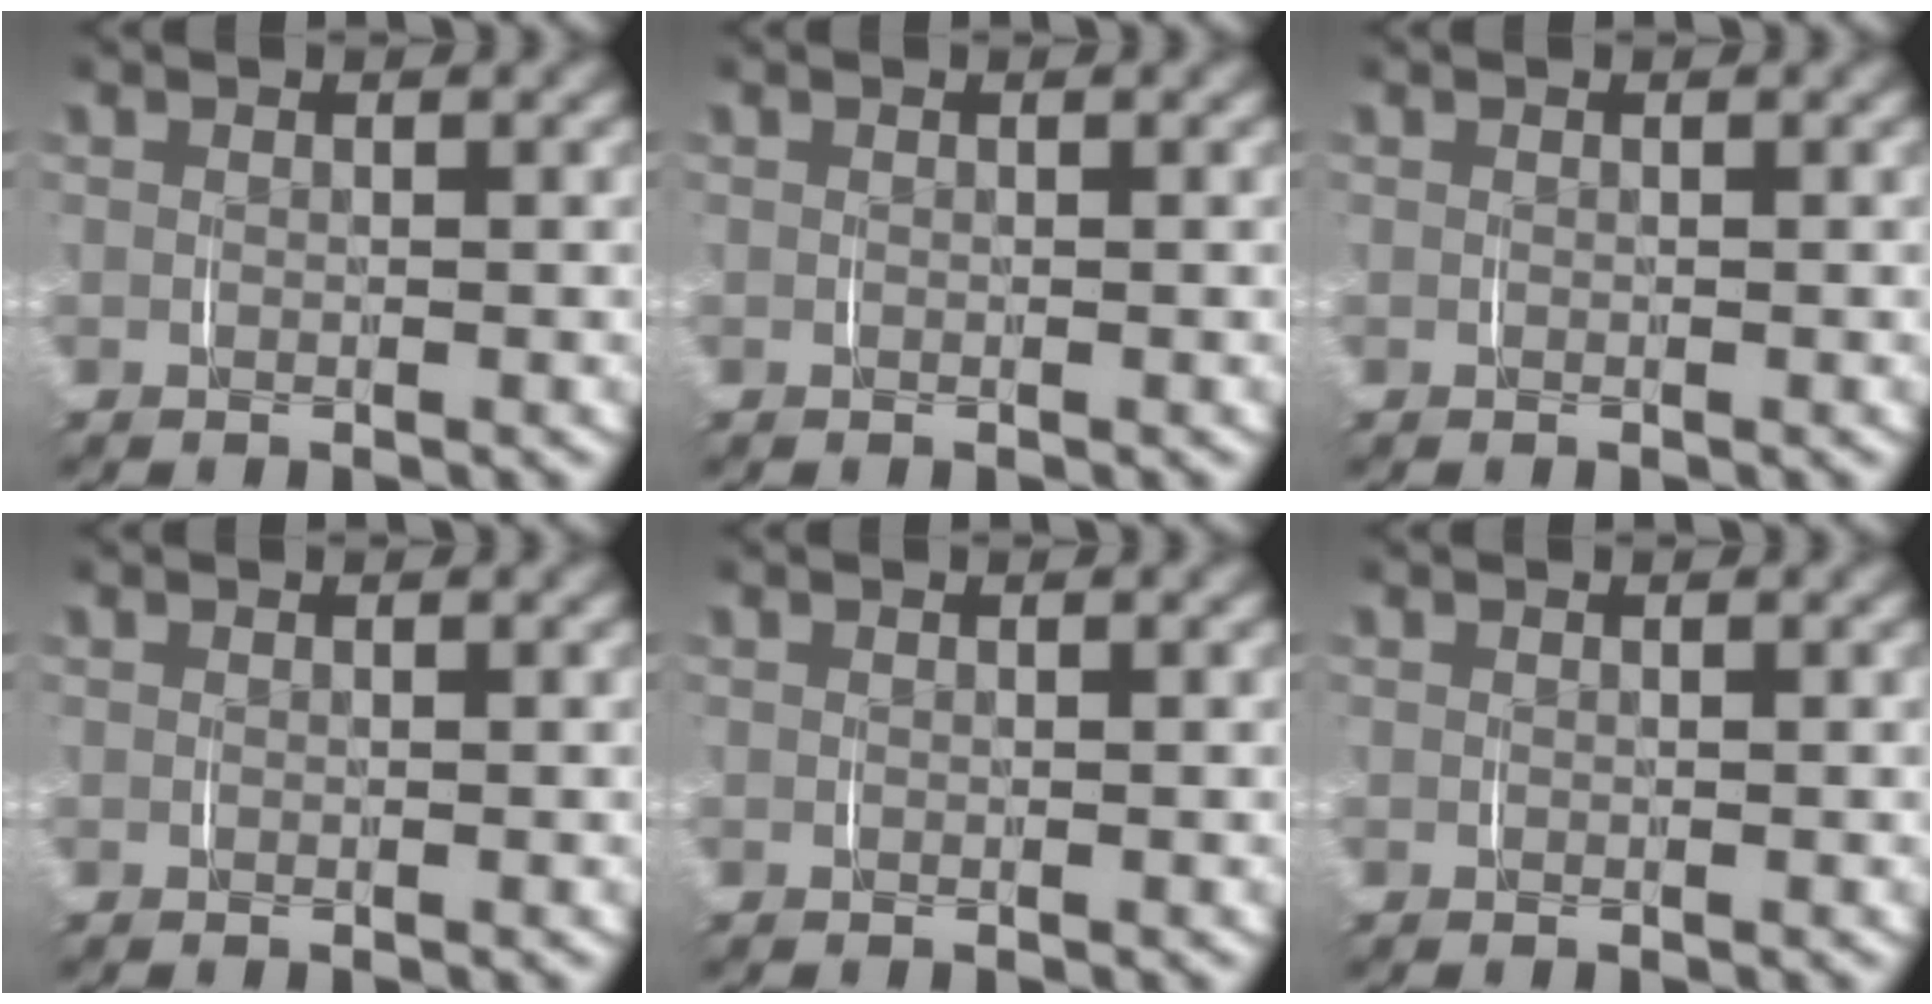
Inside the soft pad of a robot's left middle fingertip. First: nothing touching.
{"total": 0.0}
{"total": 0.0}
{"total": 0.0}
{"total": 0.0}
{"total": 0.0}